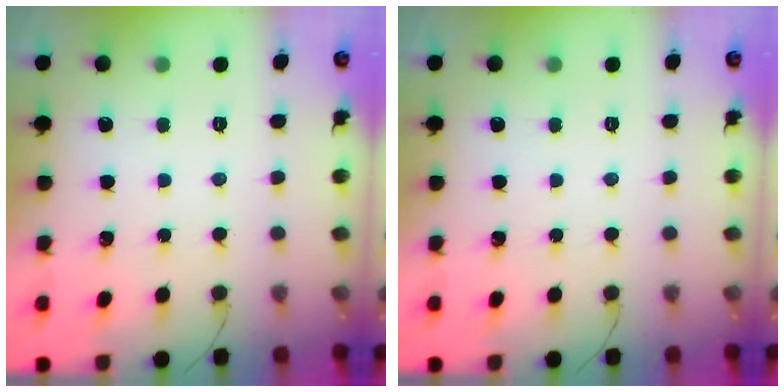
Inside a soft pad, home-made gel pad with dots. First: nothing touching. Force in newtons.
{"total": 0.0}